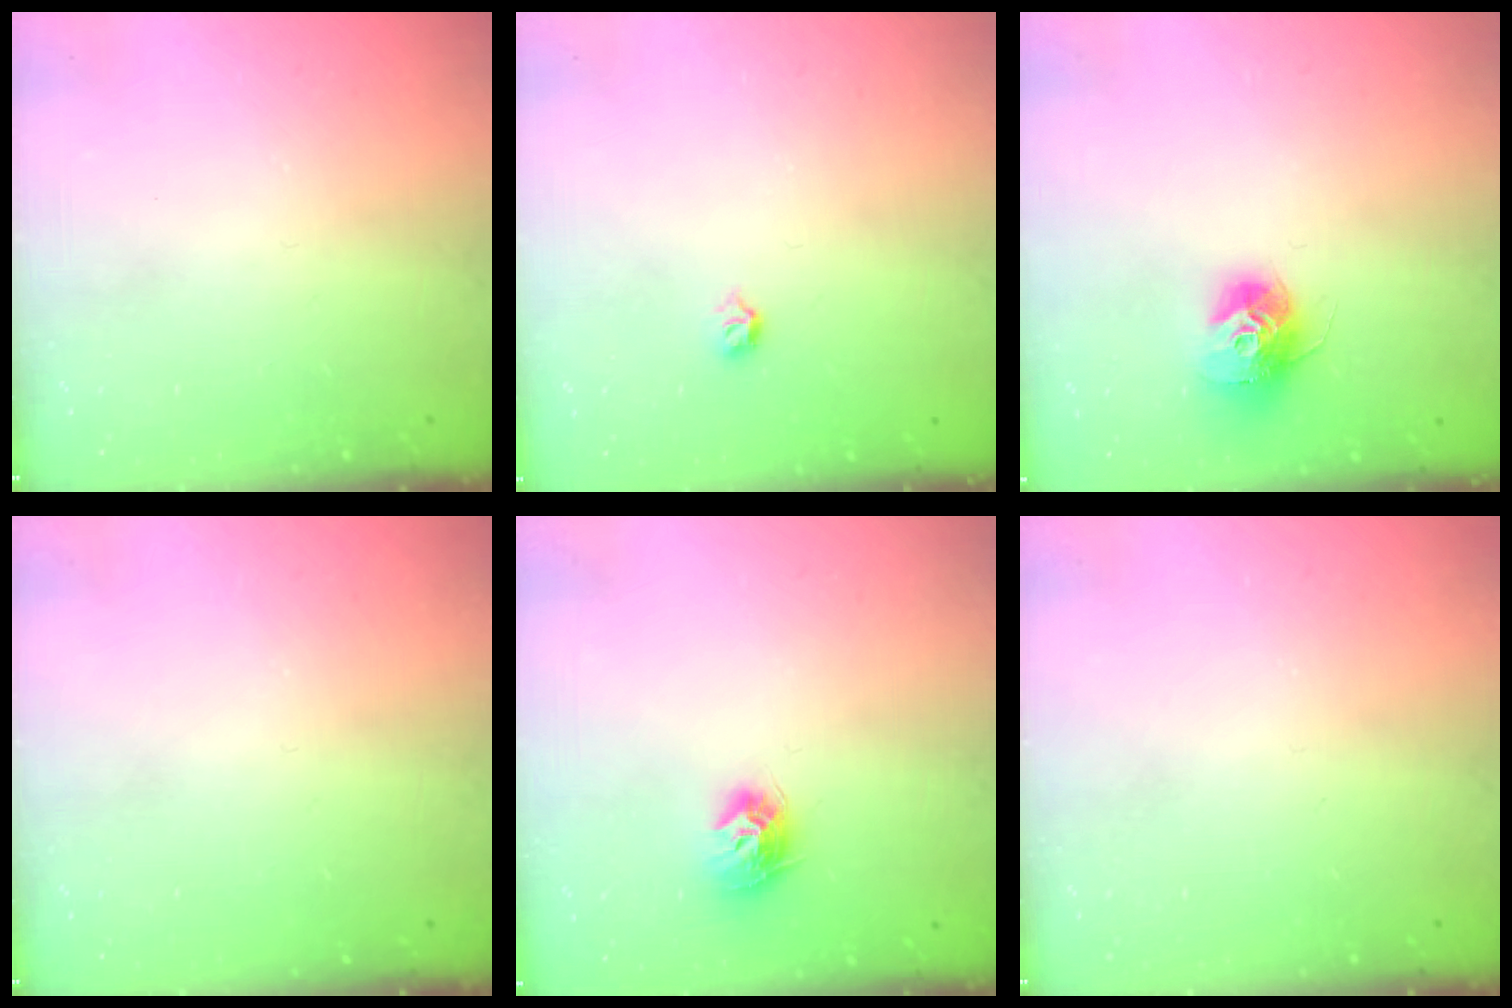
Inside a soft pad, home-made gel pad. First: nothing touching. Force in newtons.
{"total": 2.8, "press": 2.7, "slide": 0.8}
{"total": 11.8, "press": 11.8, "slide": 0.9}
{"total": 0.0}
{"total": 8.7, "press": 8.7, "slide": 0.3}
{"total": 0.0}